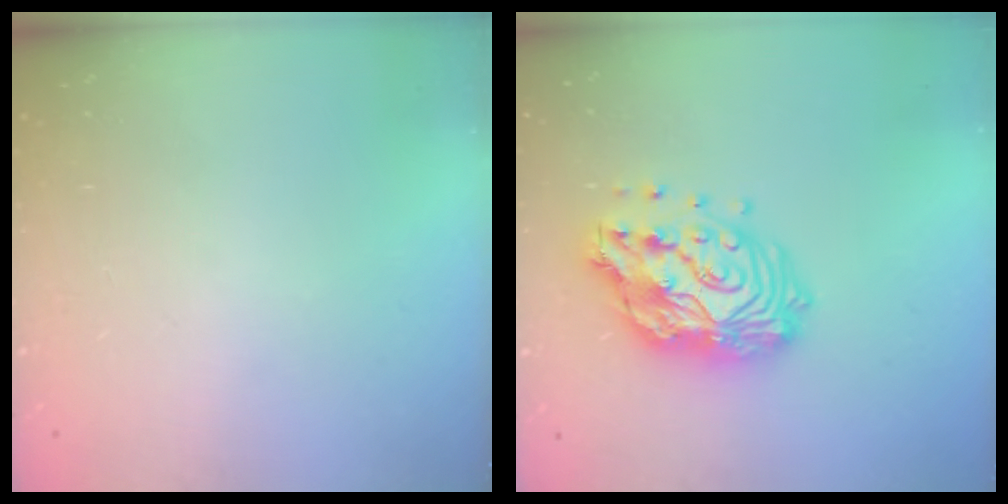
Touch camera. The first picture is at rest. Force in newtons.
{"total": 16.8, "press": 16.7, "slide": 1.6}